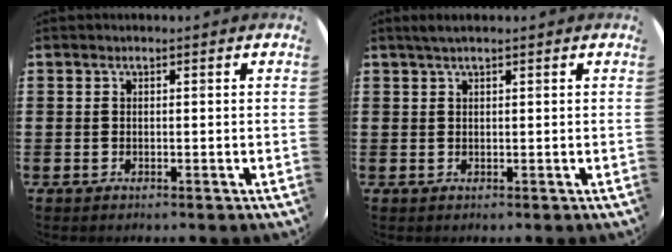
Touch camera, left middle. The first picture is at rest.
{"total": 1.1, "force": [0.8, 0.0, 0.7], "torque": [-0.014, 0.003, 0.014]}